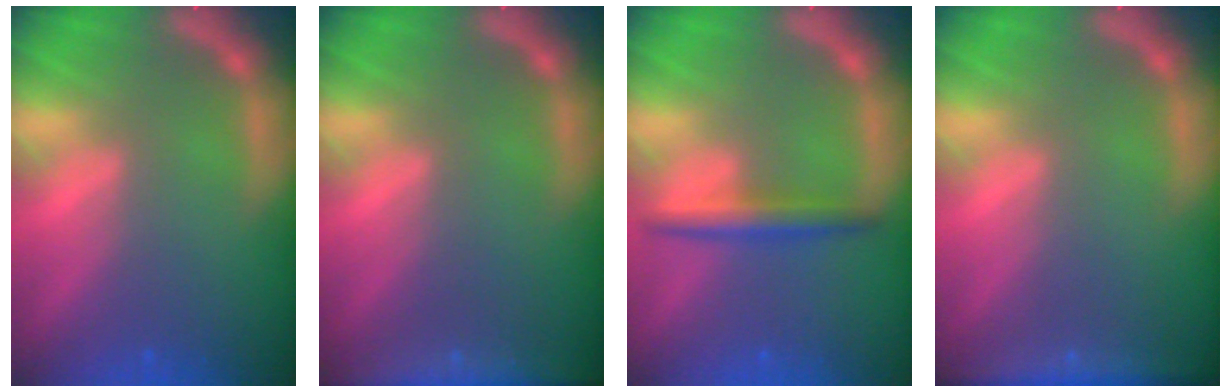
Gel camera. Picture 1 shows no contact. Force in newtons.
{"total": 7.0}
{"total": 3.0}
{"total": 4.4}